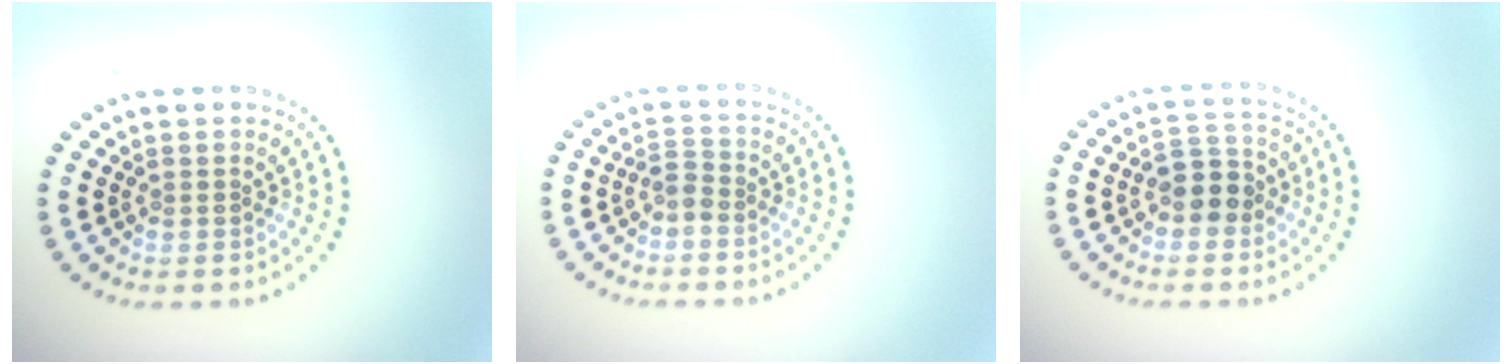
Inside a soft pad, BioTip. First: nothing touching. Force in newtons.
{"total": 1.3, "press": 1.3, "slide": 0.5}
{"total": 3.4, "press": 3.3, "slide": 0.9}